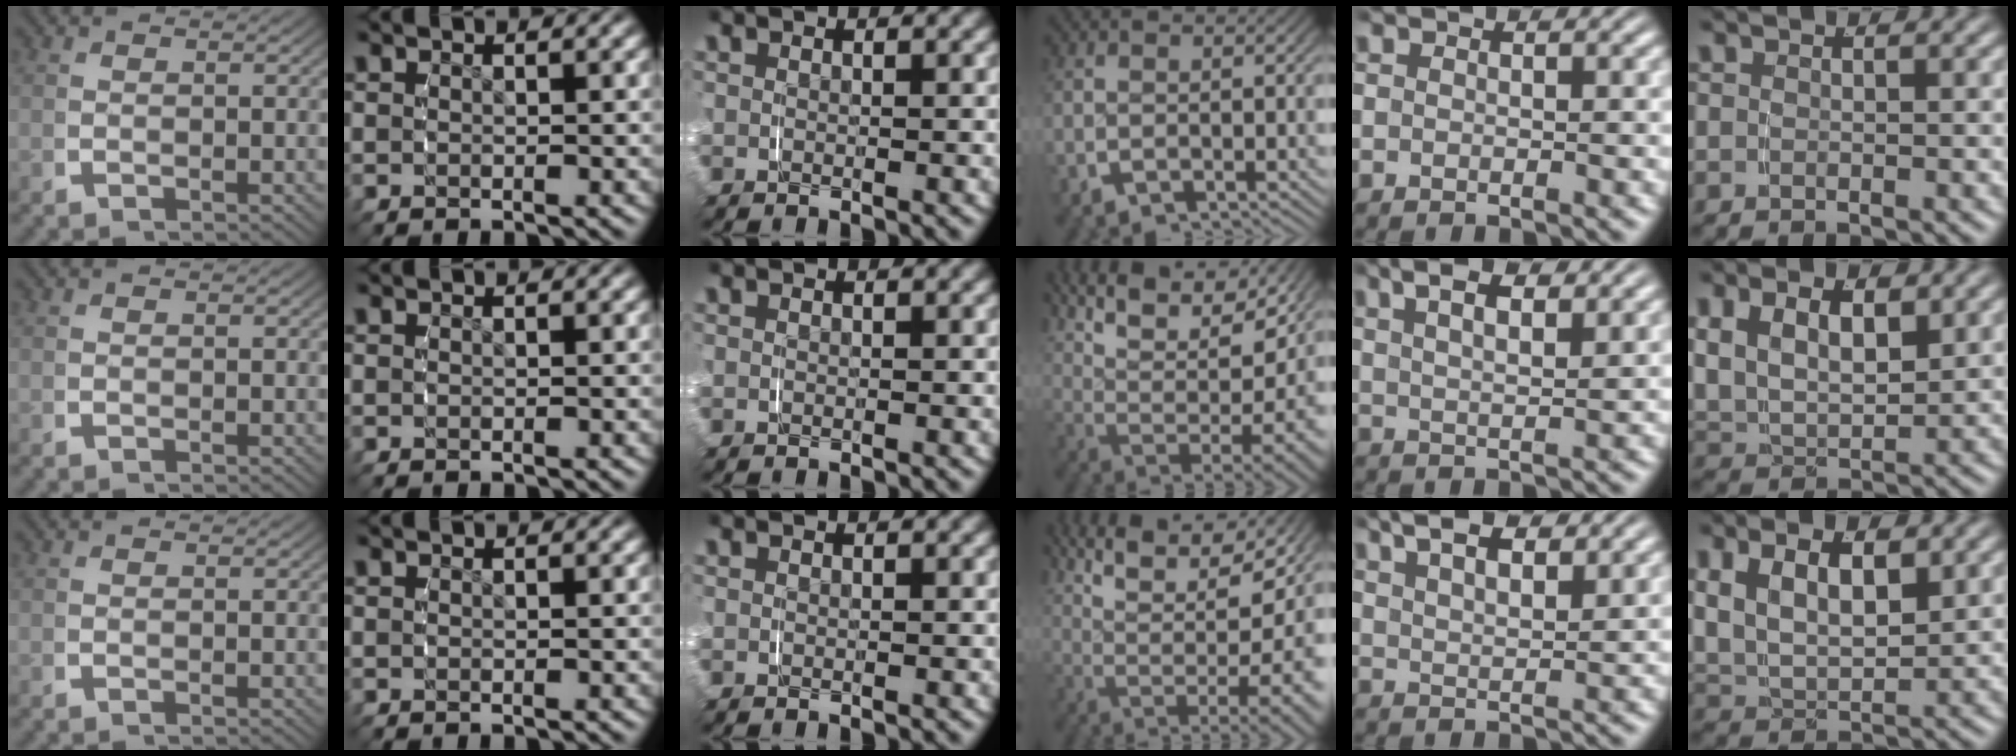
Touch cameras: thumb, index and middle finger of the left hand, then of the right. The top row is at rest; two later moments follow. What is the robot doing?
{"motion": "grasp_and_lifting", "object": "shirt"}